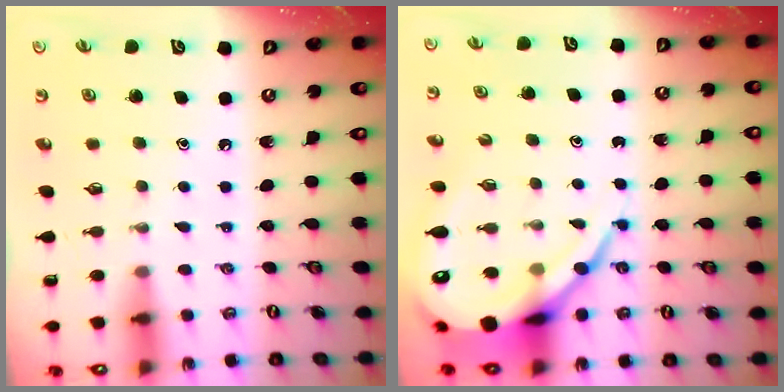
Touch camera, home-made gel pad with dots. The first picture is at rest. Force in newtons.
{"total": 13.7, "press": 13.6, "slide": 1.5}